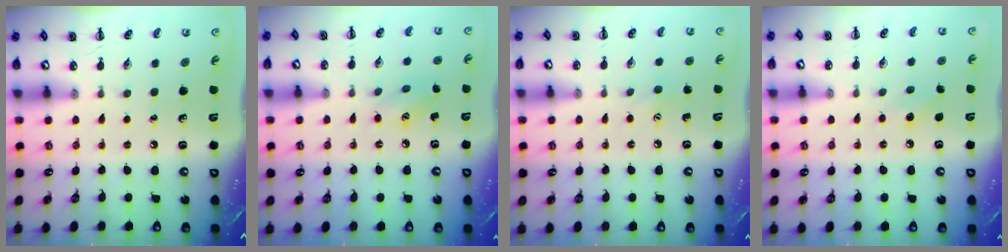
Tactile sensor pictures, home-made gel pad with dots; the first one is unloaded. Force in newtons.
{"total": 6.2, "press": 5.9, "slide": 1.6}
{"total": 5.4, "press": 5.3, "slide": 1.3}
{"total": 5.8, "press": 5.6, "slide": 1.6}